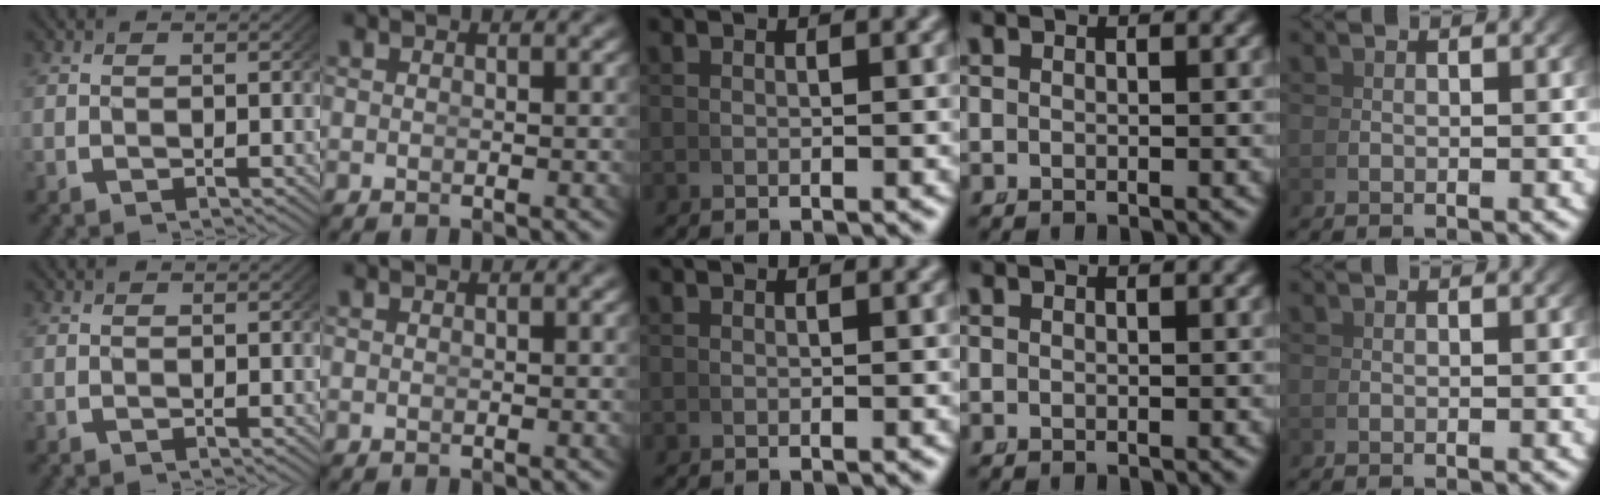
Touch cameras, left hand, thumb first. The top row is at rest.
{}